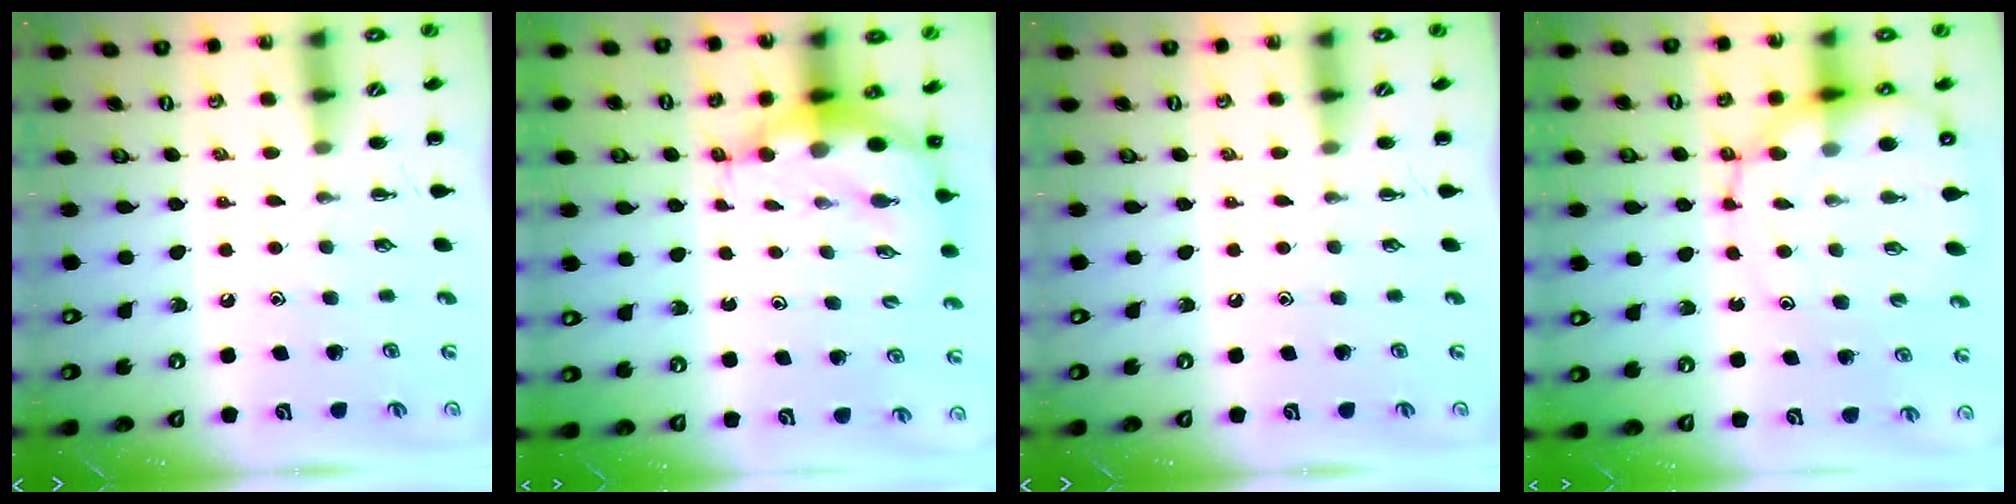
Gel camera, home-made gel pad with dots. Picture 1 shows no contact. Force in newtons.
{"total": 7.1, "press": 6.9, "slide": 1.7}
{"total": 0.0}
{"total": 14.0, "press": 13.7, "slide": 3.2}